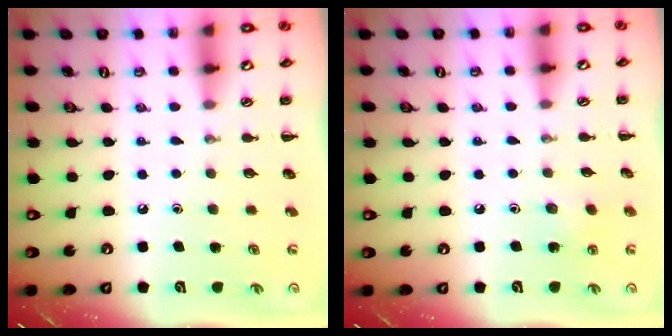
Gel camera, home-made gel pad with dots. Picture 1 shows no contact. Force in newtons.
{"total": 6.2, "press": 6.1, "slide": 1.5}